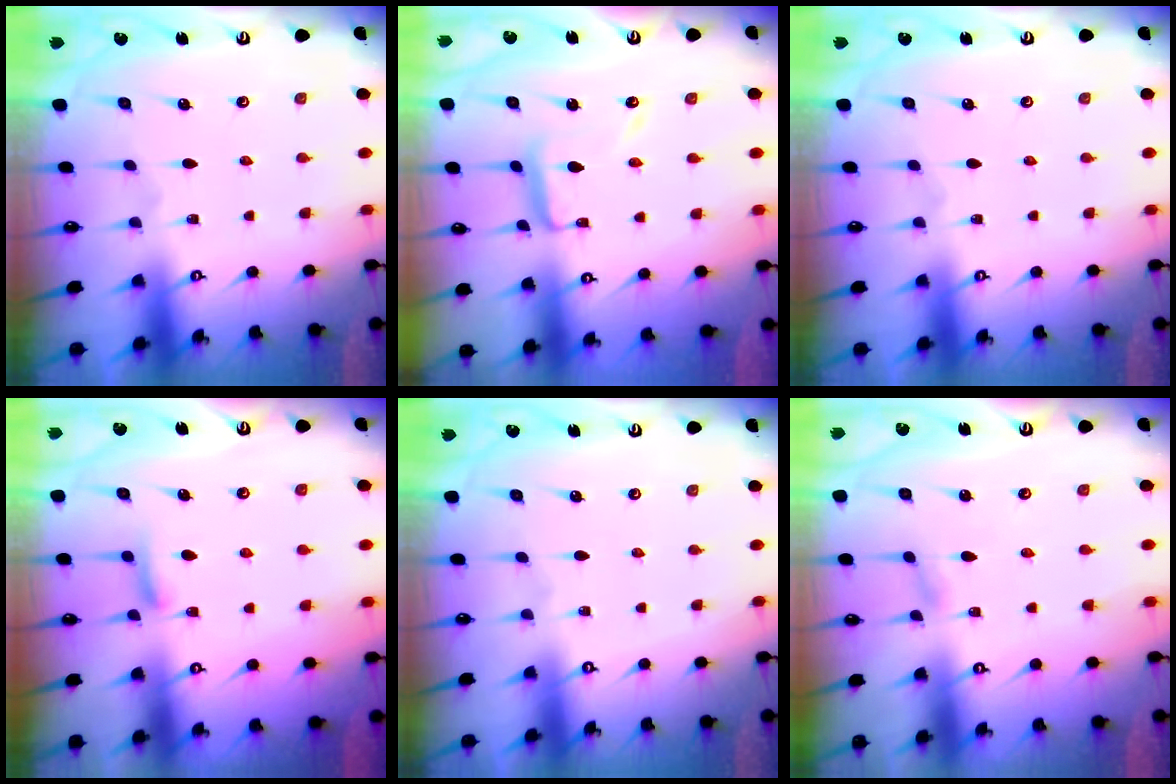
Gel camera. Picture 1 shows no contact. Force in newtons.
{"total": 10.2, "press": 10.2, "slide": 0.9}
{"total": 0.0}
{"total": 5.5, "press": 5.4, "slide": 0.8}
{"total": 0.0}
{"total": 2.1, "press": 2.1, "slide": 0.3}